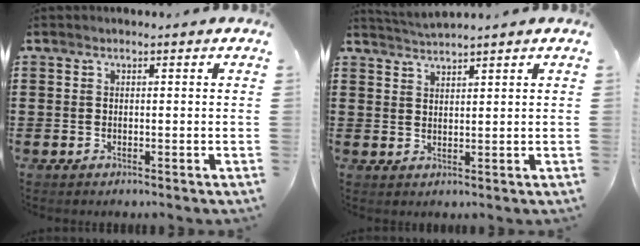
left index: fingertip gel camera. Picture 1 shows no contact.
{"total": 2.0, "force": [1.9, -0.4, 0.0], "torque": [-0.005, -0.002, 0.037]}